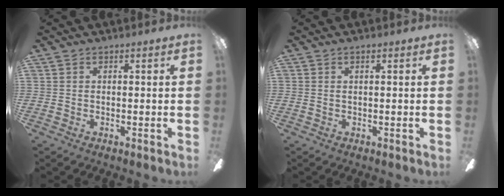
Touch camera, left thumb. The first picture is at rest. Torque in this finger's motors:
{"motor_torque": [-0.23, -0.05, -0.34, 0.15, -0.01]}